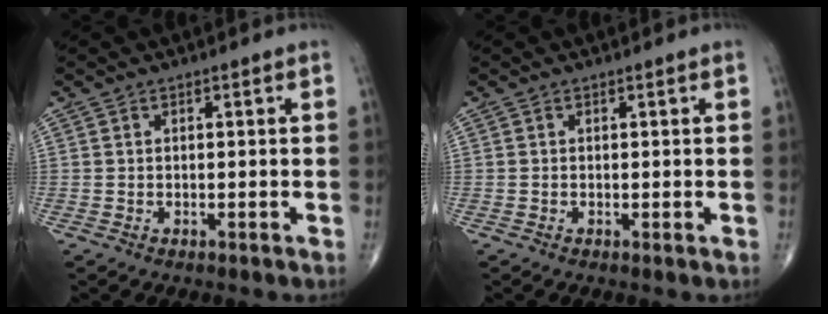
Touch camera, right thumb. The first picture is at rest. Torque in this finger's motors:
{"motor_torque": [-0.09, 0.06, -0.11, 0.21, -0.02]}